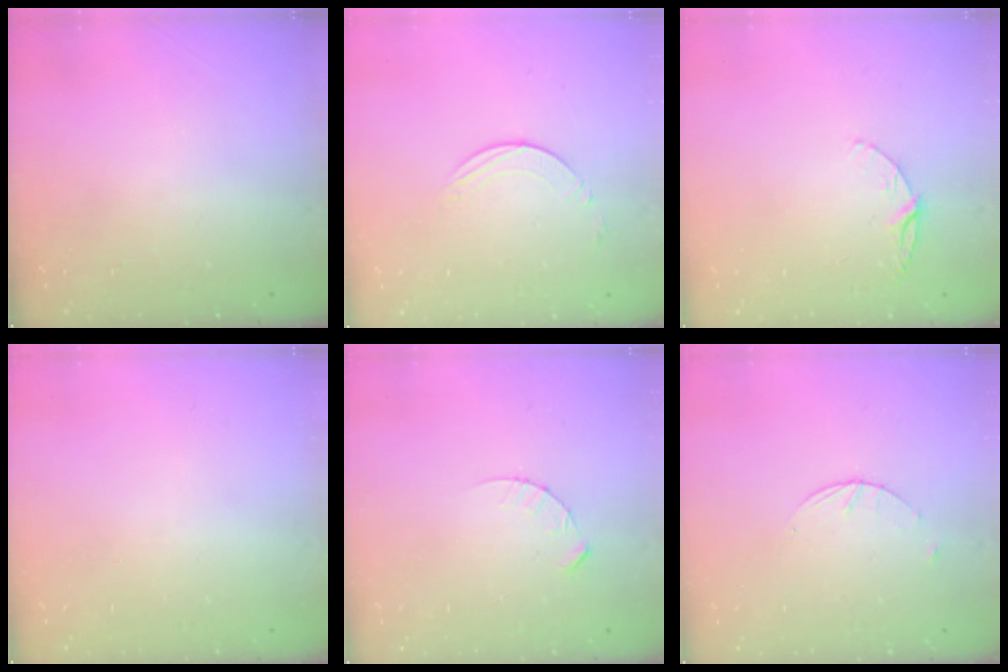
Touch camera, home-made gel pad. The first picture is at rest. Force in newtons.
{"total": 4.8, "press": 4.8, "slide": 0.5}
{"total": 6.0, "press": 6.0, "slide": 0.6}
{"total": 0.0}
{"total": 3.1, "press": 3.1, "slide": 0.3}
{"total": 1.7, "press": 1.7, "slide": 0.3}